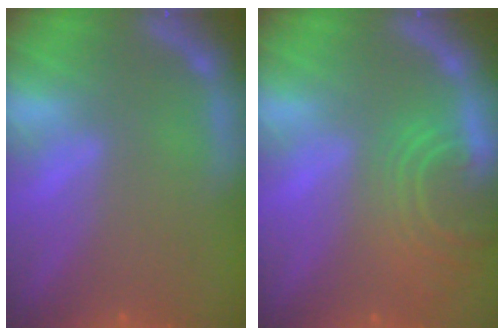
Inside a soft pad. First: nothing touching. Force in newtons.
{"total": 6.6}